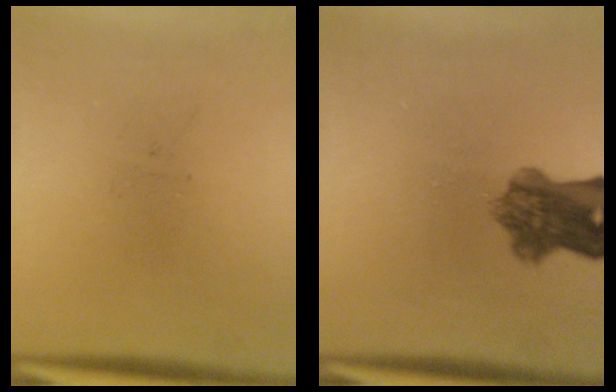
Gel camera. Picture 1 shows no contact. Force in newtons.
{"total": 7.2}